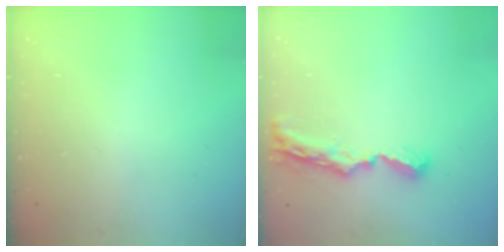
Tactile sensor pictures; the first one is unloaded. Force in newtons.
{"total": 8.6, "press": 8.5, "slide": 0.8}